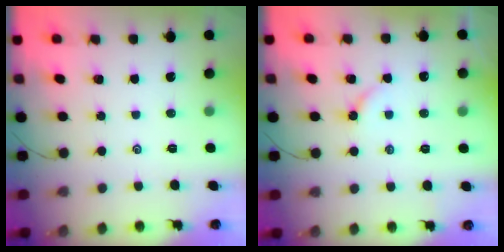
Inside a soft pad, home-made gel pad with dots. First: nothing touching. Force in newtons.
{"total": 4.6, "press": 4.5, "slide": 0.7}